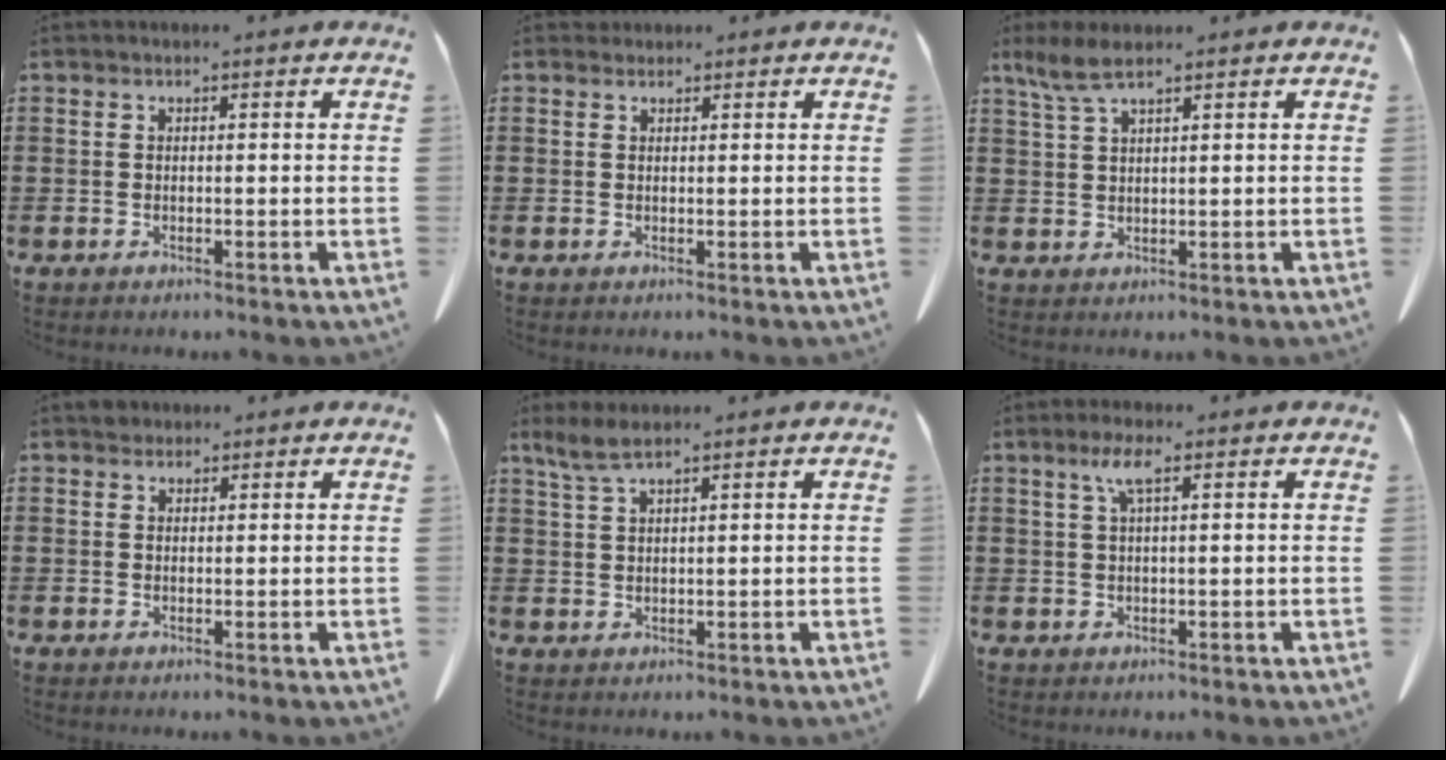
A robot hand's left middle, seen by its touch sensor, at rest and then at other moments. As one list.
[{"total": 0.9, "force": [0.8, 0.4, 0.0], "torque": [-0.003, 0.001, 0.016]}, {"total": 4.0, "force": [2.7, 0.8, 2.9], "torque": [-0.072, 0.000, 0.047]}, {"total": 1.6, "force": [1.3, 0.8, 0.2], "torque": [-0.001, -0.001, 0.026]}, {"total": 3.4, "force": [2.4, 0.7, 2.3], "torque": [-0.051, 0.001, 0.044]}, {"total": 3.5, "force": [1.6, 0.5, 3.1], "torque": [-0.065, 0.007, 0.025]}]